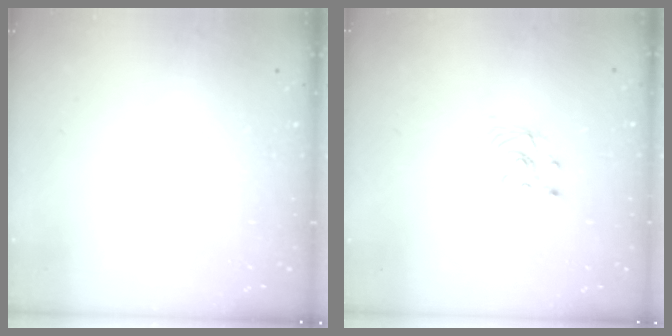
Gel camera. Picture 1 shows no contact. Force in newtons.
{"total": 3.3, "press": 3.3, "slide": 0.3}